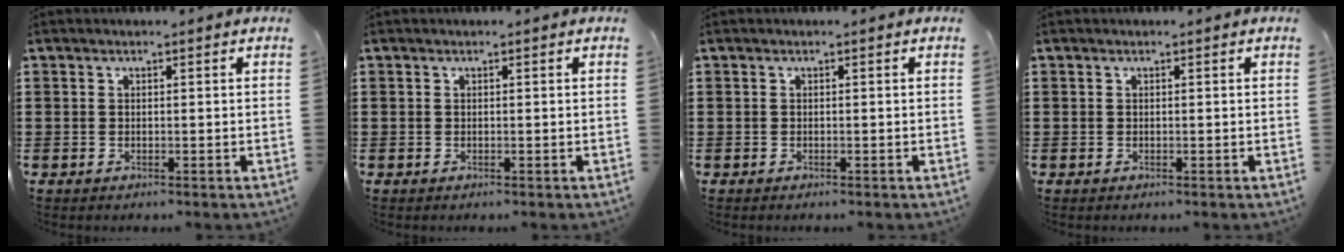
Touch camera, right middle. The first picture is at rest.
{"total": 0.0}
{"total": 0.0}
{"total": 0.0}